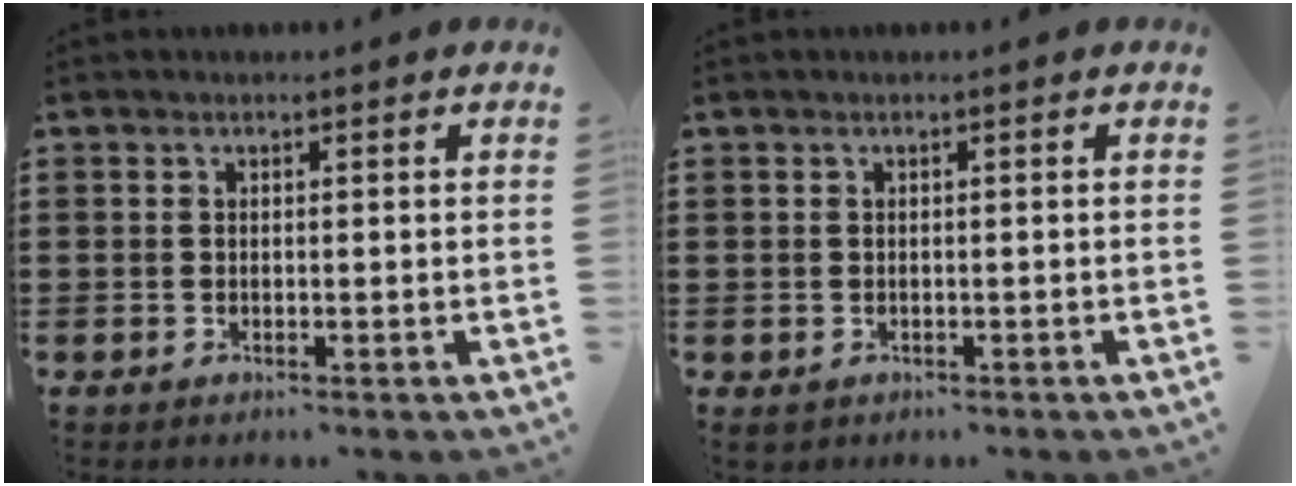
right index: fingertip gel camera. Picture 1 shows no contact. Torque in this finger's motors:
{"motor_torque": [-0.14, 0.05, -0.01, -0.01]}